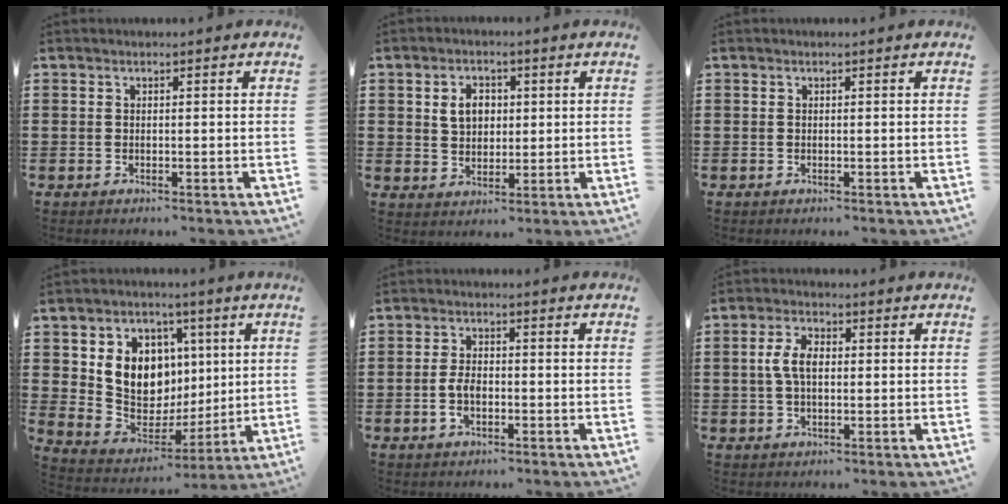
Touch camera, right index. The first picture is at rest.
{"total": 4.2, "force": [0.9, 3.2, 2.6], "torque": [-0.053, 0.011, 0.011]}
{"total": 0.0}
{"total": 10.4, "force": [2.8, 9.1, 4.2], "torque": [-0.096, -0.015, 0.056]}
{"total": 3.4, "force": [-0.9, 1.7, 2.8], "torque": [-0.075, -0.007, -0.023]}
{"total": 4.8, "force": [0.2, 2.5, 4.0], "torque": [-0.097, 0.005, -0.003]}